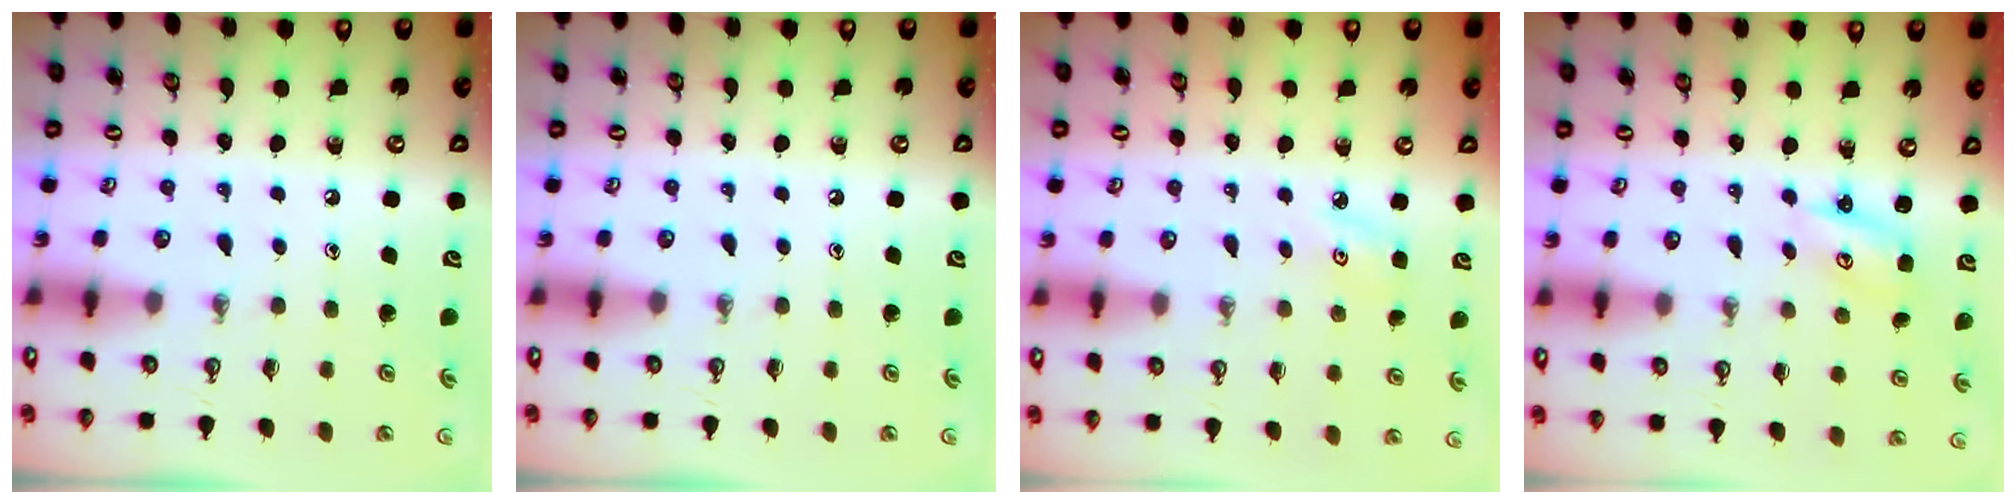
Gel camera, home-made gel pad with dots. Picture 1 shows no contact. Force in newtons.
{"total": 0.0}
{"total": 4.3, "press": 4.3, "slide": 0.6}
{"total": 2.6, "press": 2.6, "slide": 0.2}